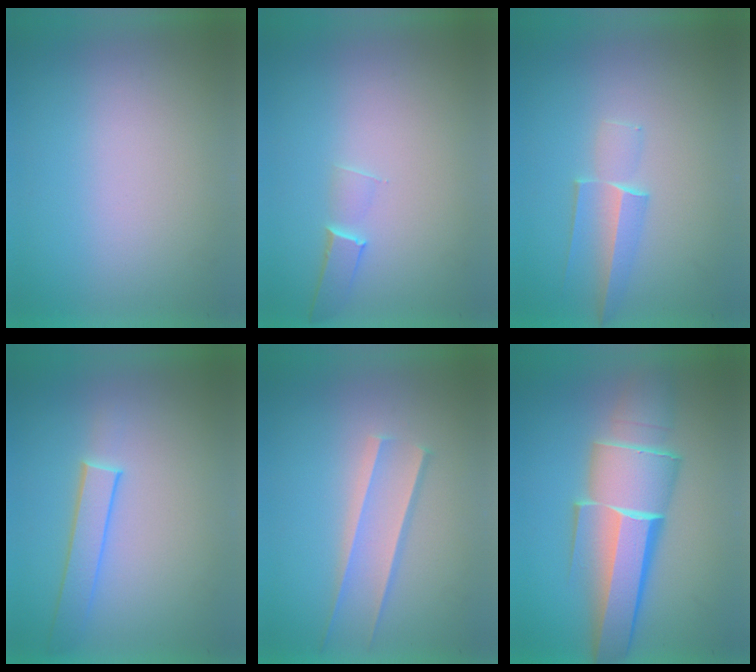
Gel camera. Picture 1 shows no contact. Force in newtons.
{"total": 1.1}
{"total": 1.8}
{"total": 1.9}
{"total": 1.6}
{"total": 8.1}